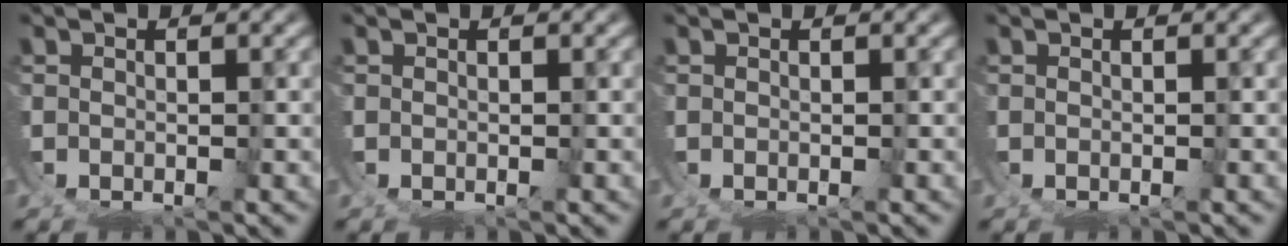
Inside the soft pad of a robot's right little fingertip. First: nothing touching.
{"total": 0.0}
{"total": 0.0}
{"total": 0.0}